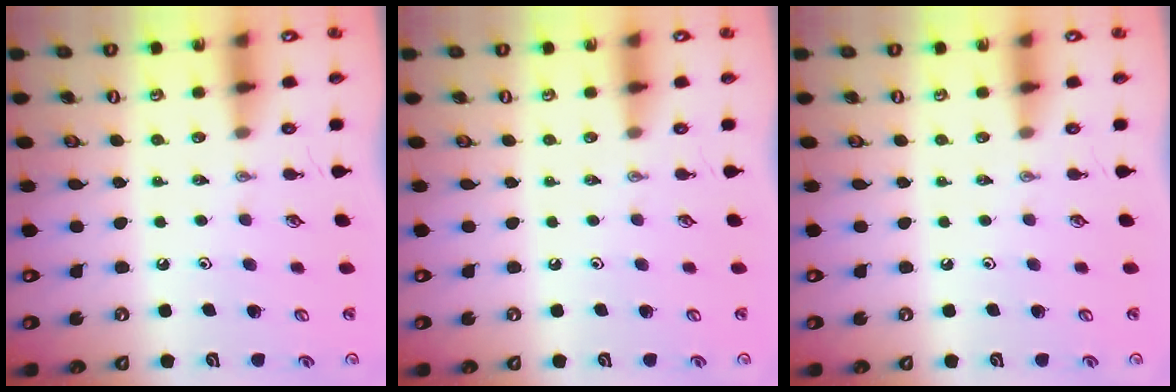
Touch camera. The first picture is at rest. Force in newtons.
{"total": 0.0}
{"total": 0.0}